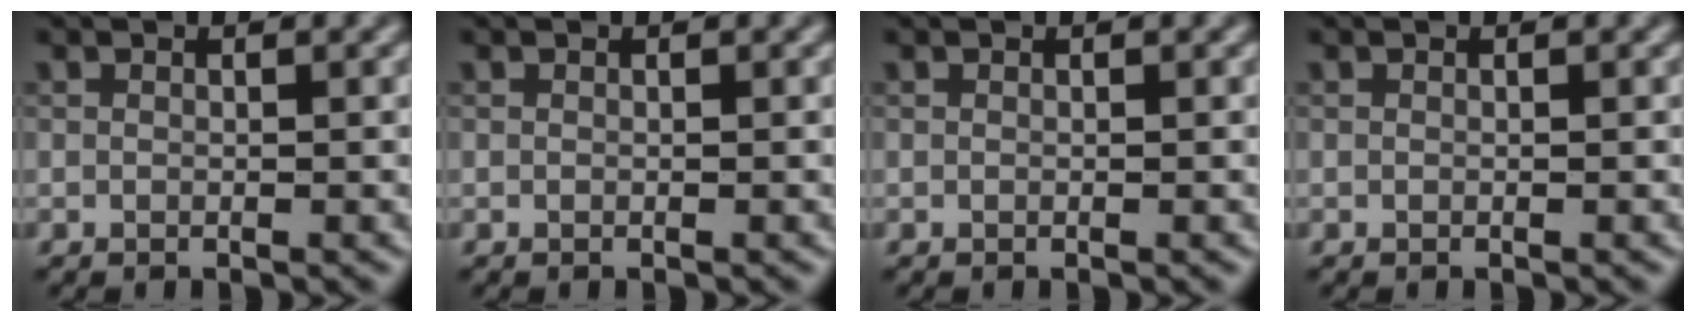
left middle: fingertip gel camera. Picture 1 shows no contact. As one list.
[{"total": 0.0}, {"total": 0.0}, {"total": 0.0}]